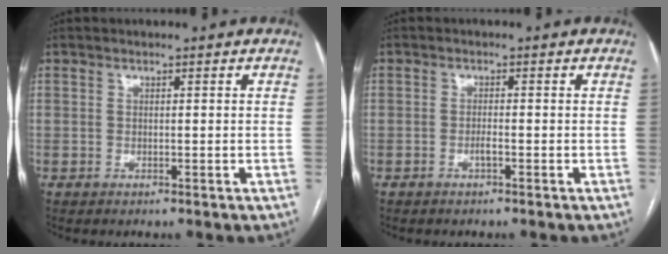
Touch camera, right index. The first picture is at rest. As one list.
[{"total": 1.1, "force": [-0.6, 0.0, 0.9], "torque": [-0.018, 0.002, -0.012]}]